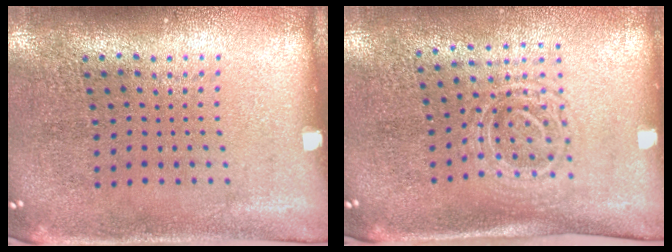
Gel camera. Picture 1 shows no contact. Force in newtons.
{"total": 1.7, "press": 1.3, "slide": 1.0}